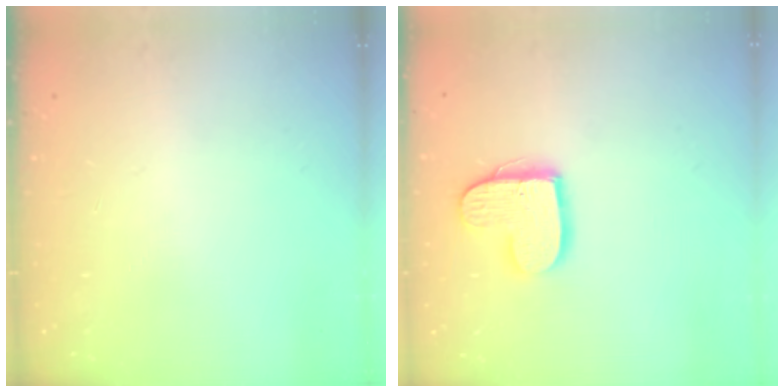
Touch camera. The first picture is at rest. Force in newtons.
{"total": 13.4, "press": 13.3, "slide": 1.2}